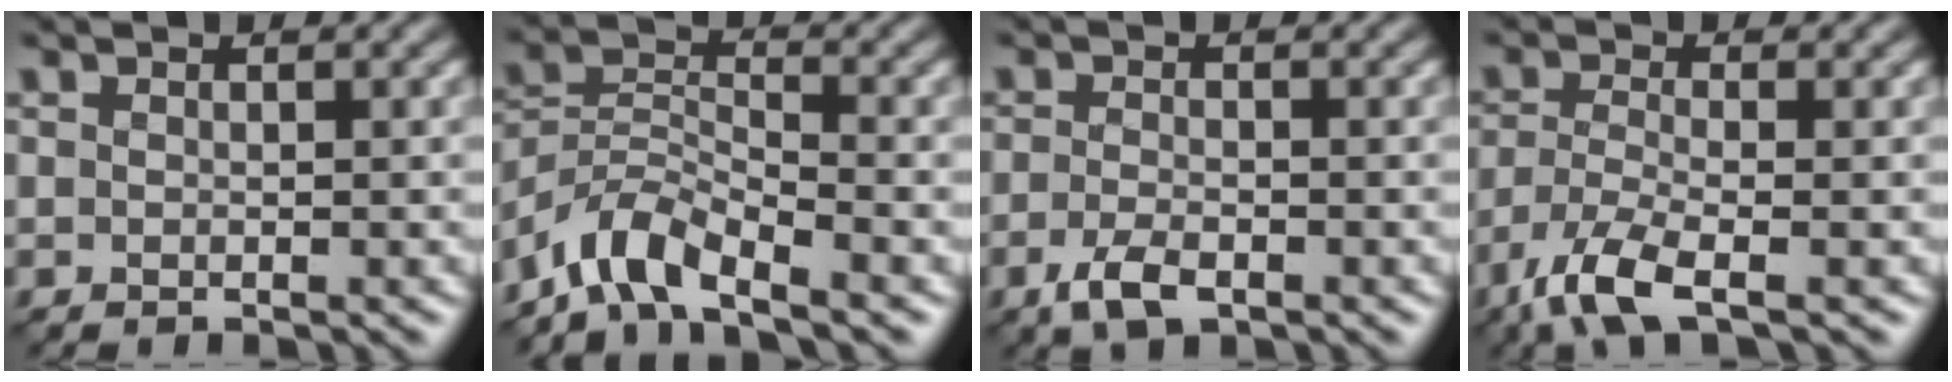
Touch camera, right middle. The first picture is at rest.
{"total": 5.2, "force": [-4.1, 1.7, 2.7], "torque": [-0.047, 0.006, -0.090]}
{"total": 2.4, "force": [-1.3, 1.1, 1.7], "torque": [-0.042, -0.001, -0.029]}
{"total": 4.8, "force": [-3.1, 1.3, 3.4], "torque": [-0.079, -0.009, -0.072]}